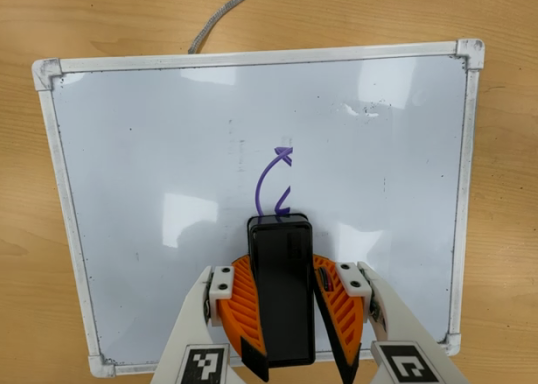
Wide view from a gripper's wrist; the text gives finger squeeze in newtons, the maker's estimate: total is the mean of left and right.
{"total": 10.4, "left": 11.1, "right": 9.8}